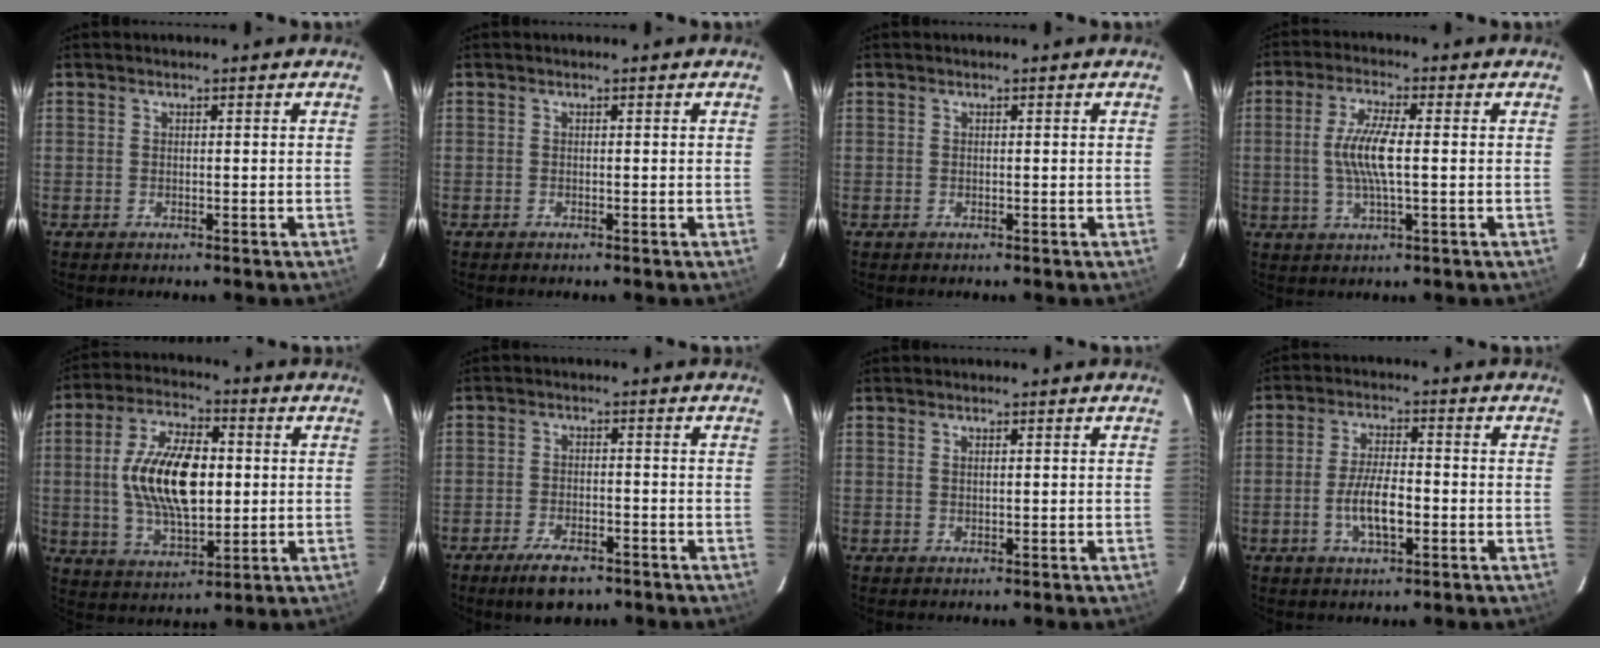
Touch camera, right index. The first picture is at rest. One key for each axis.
{"total": 0.0}
{"total": 0.0}
{"total": 7.8, "fx": -0.1, "fy": 1.4, "fz": 7.7, "tx": -0.152, "ty": 0.000, "tz": -0.002}
{"total": 15.9, "fx": 0.7, "fy": 7.8, "fz": 13.9, "tx": -0.264, "ty": 0.007, "tz": 0.017}
{"total": 7.4, "fx": -5.4, "fy": 2.9, "fz": 4.1, "tx": -0.097, "ty": -0.008, "tz": -0.087}
{"total": 0.7, "fx": 0.3, "fy": 0.2, "fz": 0.6, "tx": -0.010, "ty": 0.001, "tz": 0.007}
{"total": 7.9, "fx": -2.3, "fy": 2.7, "fz": 7.0, "tx": -0.139, "ty": -0.002, "tz": -0.041}